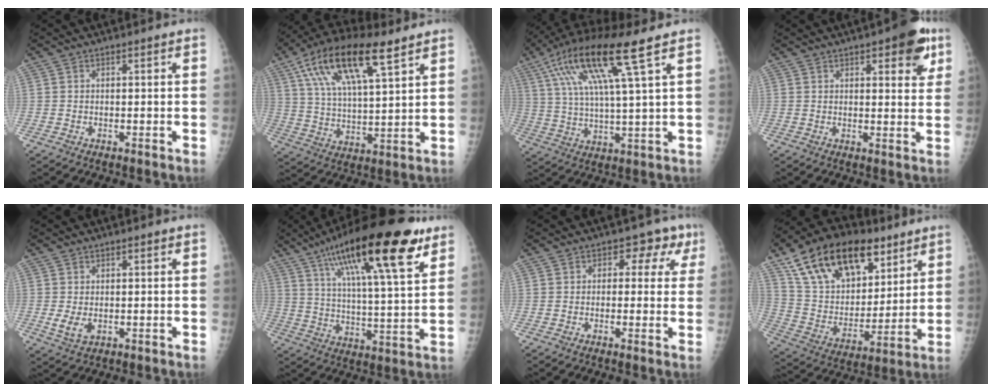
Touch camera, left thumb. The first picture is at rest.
{"total": 18.6, "force": [9.9, 6.3, 14.5], "torque": [-0.259, -0.012, 0.180]}
{"total": 16.5, "force": [7.8, 1.6, 14.5], "torque": [-0.293, -0.007, 0.141]}
{"total": 8.8, "force": [4.5, 3.1, 7.0], "torque": [-0.062, -0.014, 0.052]}
{"total": 3.3, "force": [-0.5, 2.1, 2.6], "torque": [-0.051, -0.009, -0.003]}
{"total": 25.3, "force": [14.2, 6.0, 20.1], "torque": [-0.319, -0.027, 0.227]}
{"total": 5.7, "force": [1.9, 4.2, 3.3], "torque": [0.011, 0.004, 0.008]}
{"total": 24.9, "force": [14.2, 13.8, 15.2], "torque": [-0.239, -0.024, 0.252]}